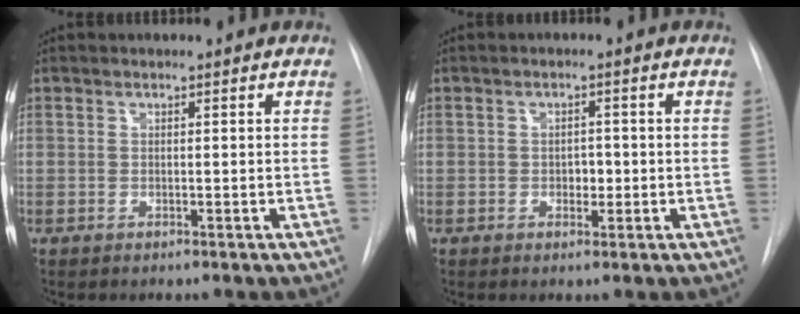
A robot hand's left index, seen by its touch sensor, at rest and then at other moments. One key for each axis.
{"total": 2.2, "fx": -1.3, "fy": 1.2, "fz": 1.3, "tx": -0.015, "ty": -0.002, "tz": -0.018}